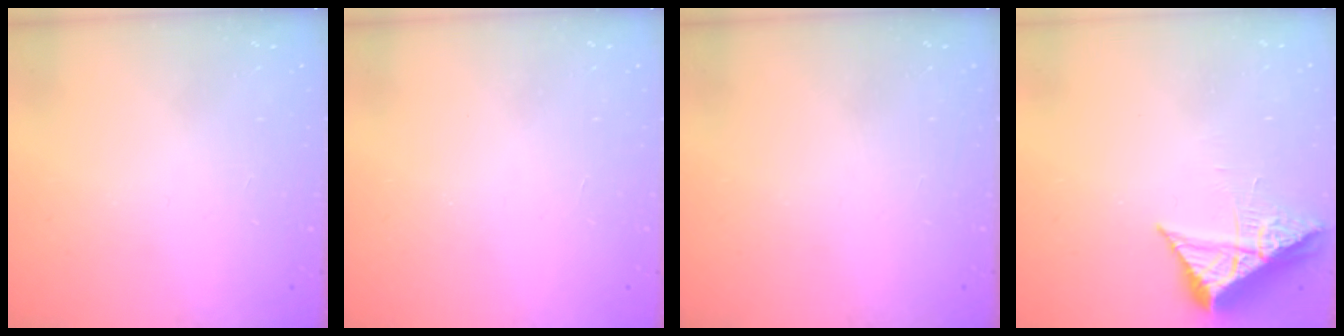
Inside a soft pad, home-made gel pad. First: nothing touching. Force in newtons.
{"total": 1.7, "press": 1.6, "slide": 0.1}
{"total": 0.0}
{"total": 8.9, "press": 8.9, "slide": 0.9}